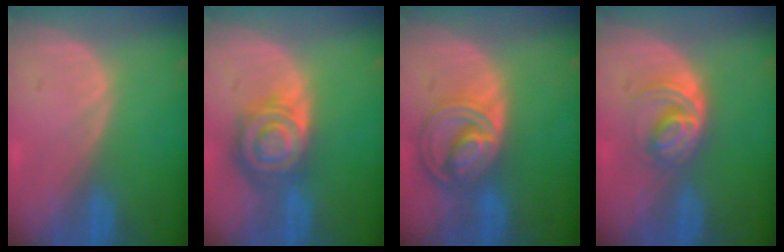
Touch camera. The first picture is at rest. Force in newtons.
{"total": 8.6, "press": 7.4, "slide": 4.4}
{"total": 8.5, "press": 7.3, "slide": 4.4}
{"total": 5.9, "press": 5.2, "slide": 2.7}